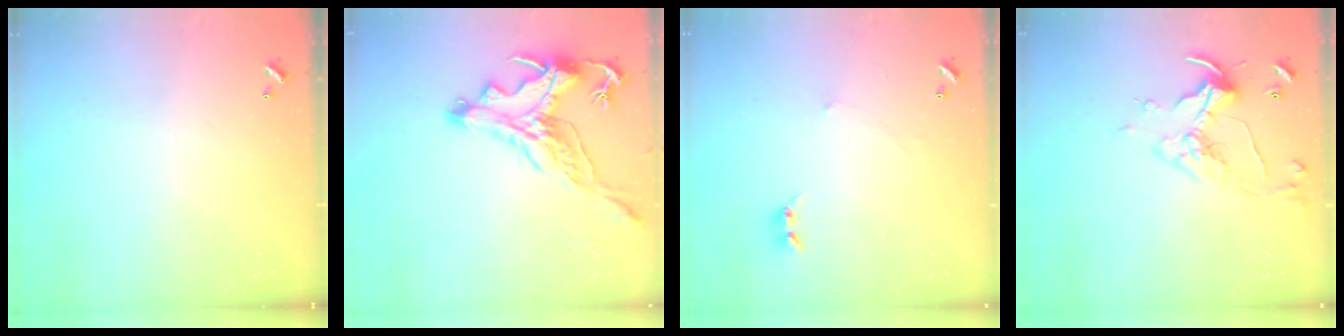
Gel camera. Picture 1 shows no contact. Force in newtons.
{"total": 3.9, "press": 3.5, "slide": 1.6}
{"total": 2.3, "press": 2.3, "slide": 0.3}
{"total": 7.3, "press": 7.2, "slide": 1.4}